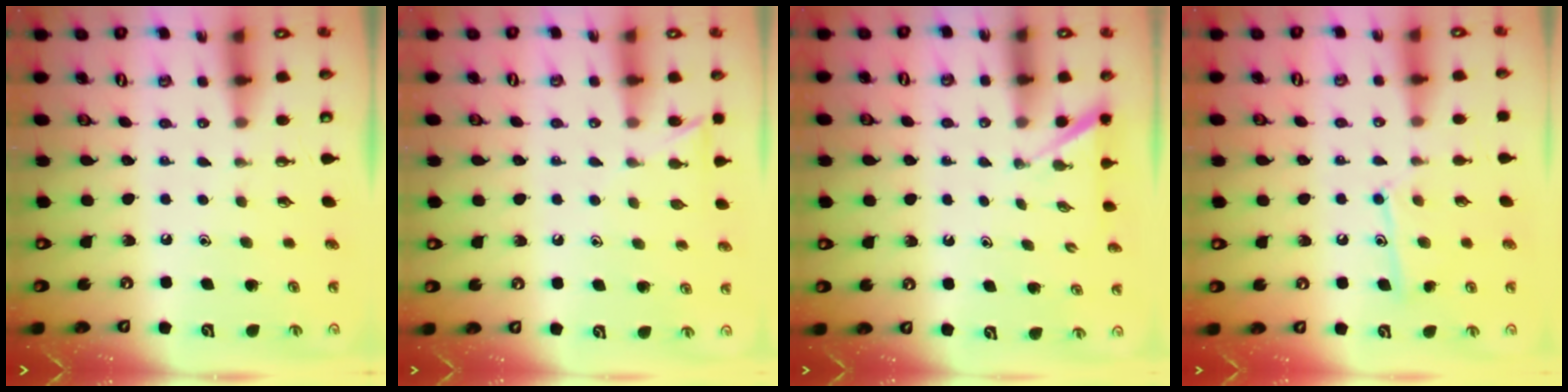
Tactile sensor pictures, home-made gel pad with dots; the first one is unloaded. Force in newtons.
{"total": 5.5, "press": 5.5, "slide": 0.6}
{"total": 1.2, "press": 1.2, "slide": 0.1}
{"total": 10.1, "press": 10.1, "slide": 0.8}